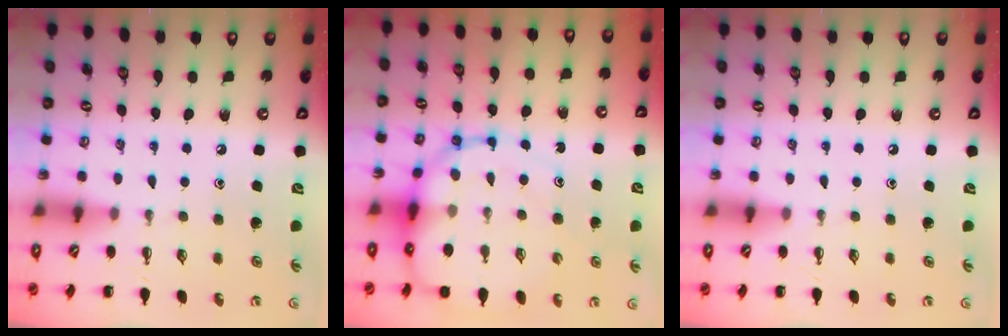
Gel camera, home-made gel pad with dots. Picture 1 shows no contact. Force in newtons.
{"total": 15.5, "press": 15.0, "slide": 3.8}
{"total": 0.0}